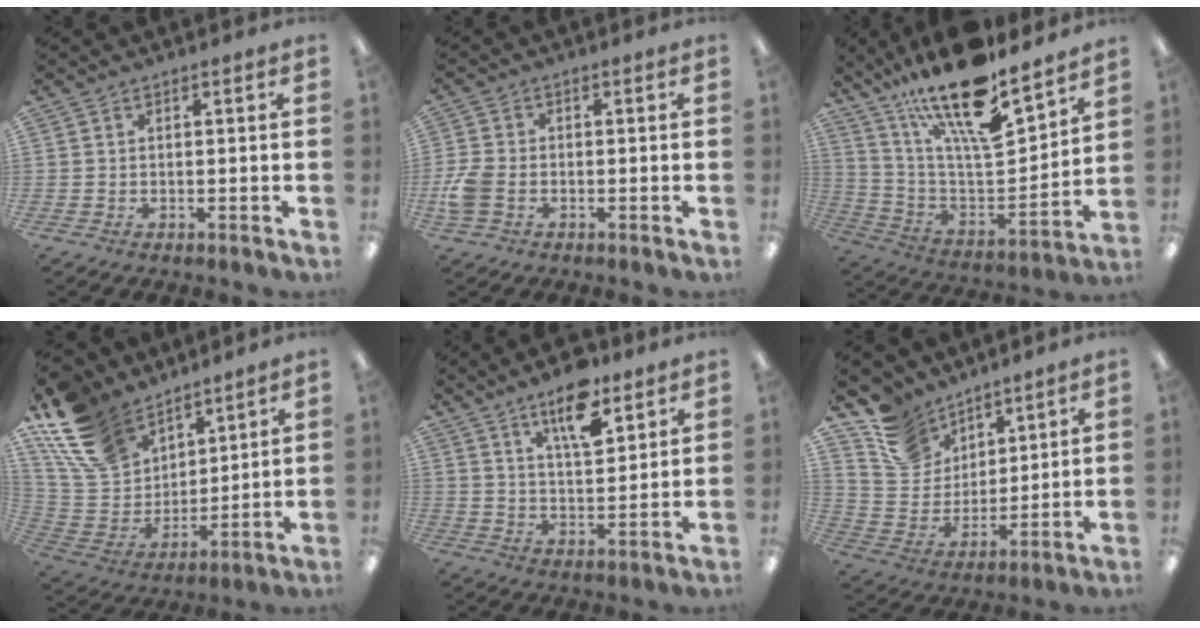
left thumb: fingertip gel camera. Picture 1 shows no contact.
{"total": 6.2, "force": [-1.6, 4.5, 4.0], "torque": [-0.088, 0.009, -0.030]}
{"total": 22.4, "force": [16.6, 6.4, 13.7], "torque": [-0.252, -0.111, 0.281]}
{"total": 19.0, "force": [12.6, 11.9, 7.7], "torque": [-0.178, -0.068, 0.242]}
{"total": 11.6, "force": [7.7, 4.6, 7.4], "torque": [-0.105, -0.041, 0.129]}
{"total": 12.7, "force": [9.4, 8.3, 2.2], "torque": [-0.068, -0.065, 0.190]}